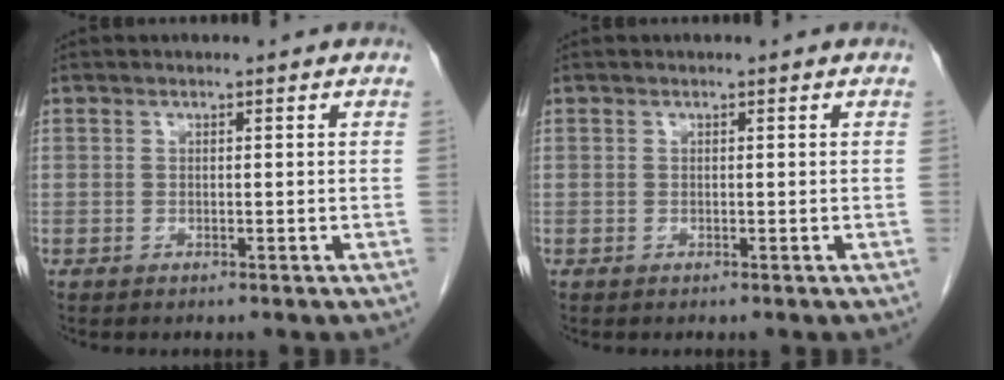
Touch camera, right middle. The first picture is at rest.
{"total": 0.0}